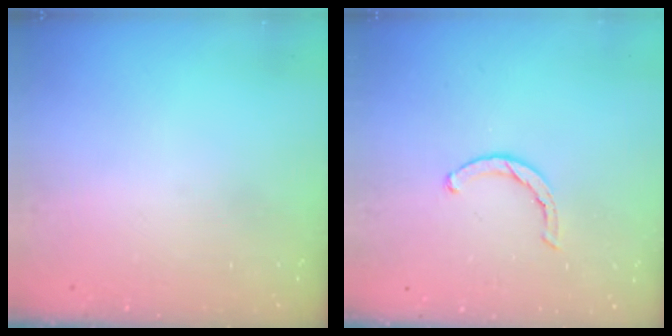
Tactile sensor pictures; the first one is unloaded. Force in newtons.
{"total": 1.8, "press": 1.8, "slide": 0.3}